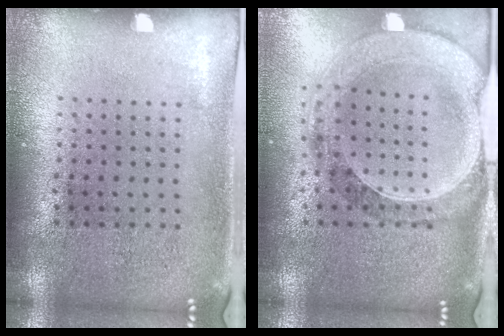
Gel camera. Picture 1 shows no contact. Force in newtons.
{"total": 1.4, "press": 1.4, "slide": 0.3}